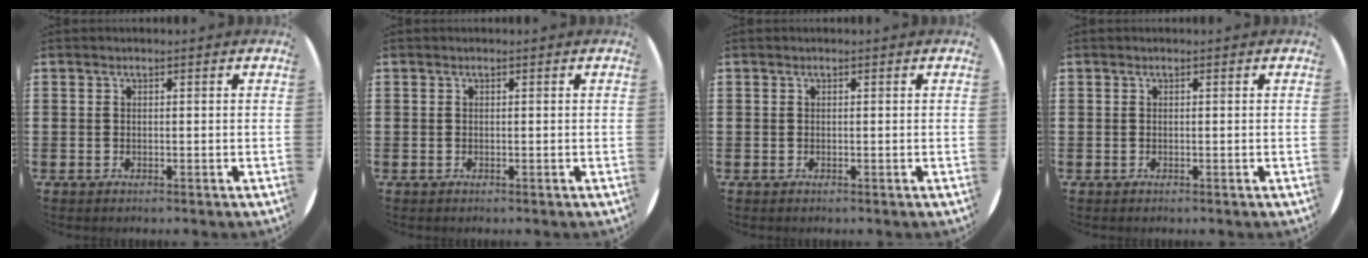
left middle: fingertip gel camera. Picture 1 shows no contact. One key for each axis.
{"total": 0.0}
{"total": 0.0}
{"total": 0.0}